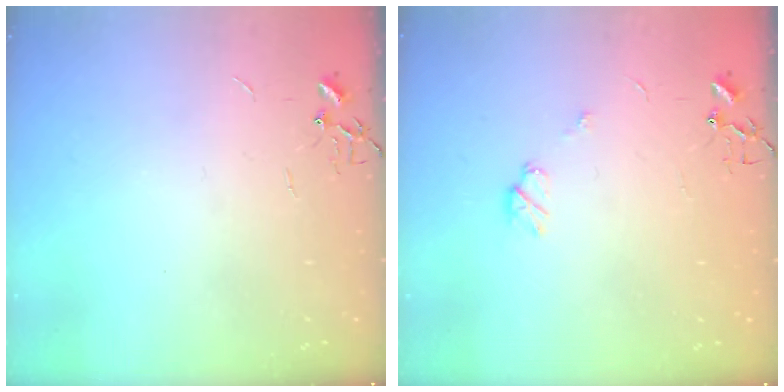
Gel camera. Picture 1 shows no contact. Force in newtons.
{"total": 5.7, "press": 5.7, "slide": 0.7}